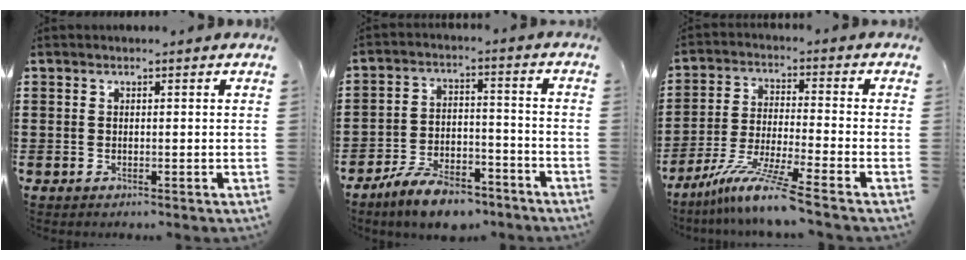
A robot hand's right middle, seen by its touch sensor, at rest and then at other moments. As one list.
[{"total": 8.6, "force": [-7.6, 2.4, 3.4], "torque": [-0.063, 0.024, -0.143]}, {"total": 9.4, "force": [-7.7, -0.3, 5.5], "torque": [-0.116, -0.010, -0.154]}]